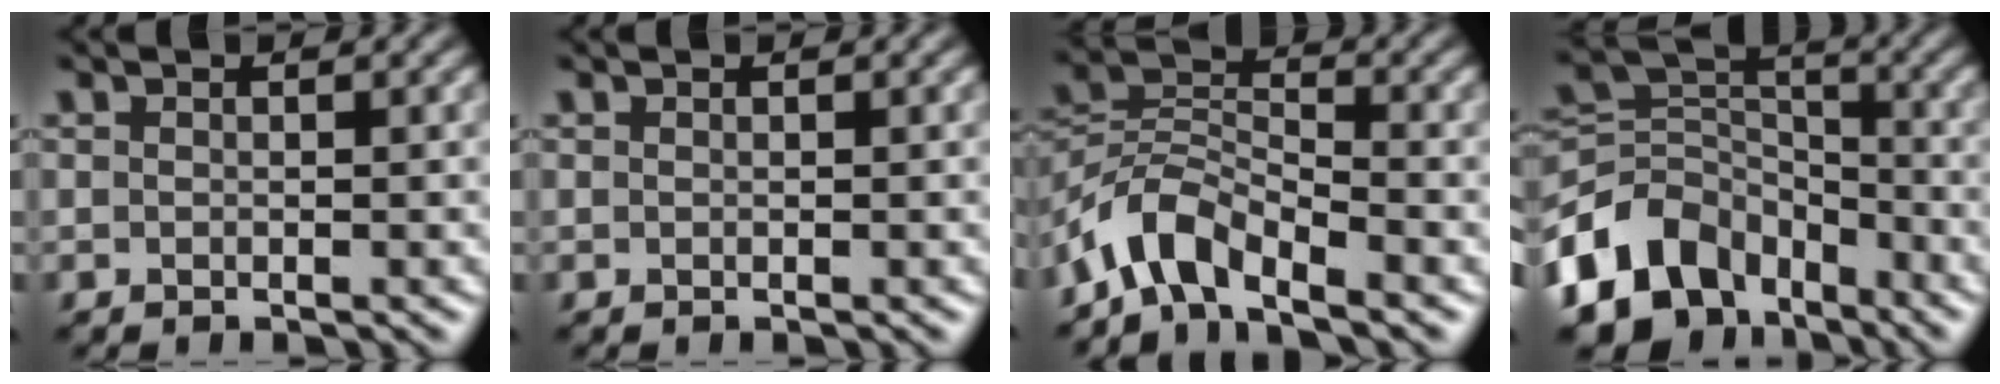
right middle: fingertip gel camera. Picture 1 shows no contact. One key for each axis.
{"total": 0.0}
{"total": 5.0, "fx": -4.0, "fy": 1.8, "fz": 2.5, "tx": -0.041, "ty": 0.006, "tz": -0.090}
{"total": 9.8, "fx": -5.8, "fy": 6.6, "fz": 4.4, "tx": -0.076, "ty": 0.002, "tz": -0.127}